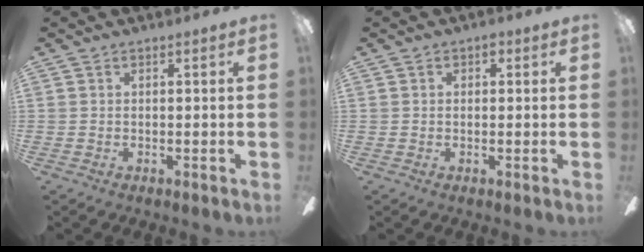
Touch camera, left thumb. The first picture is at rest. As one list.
[{"total": 1.4, "force": [0.3, 1.0, 0.9], "torque": [-0.010, 0.004, 0.002]}]